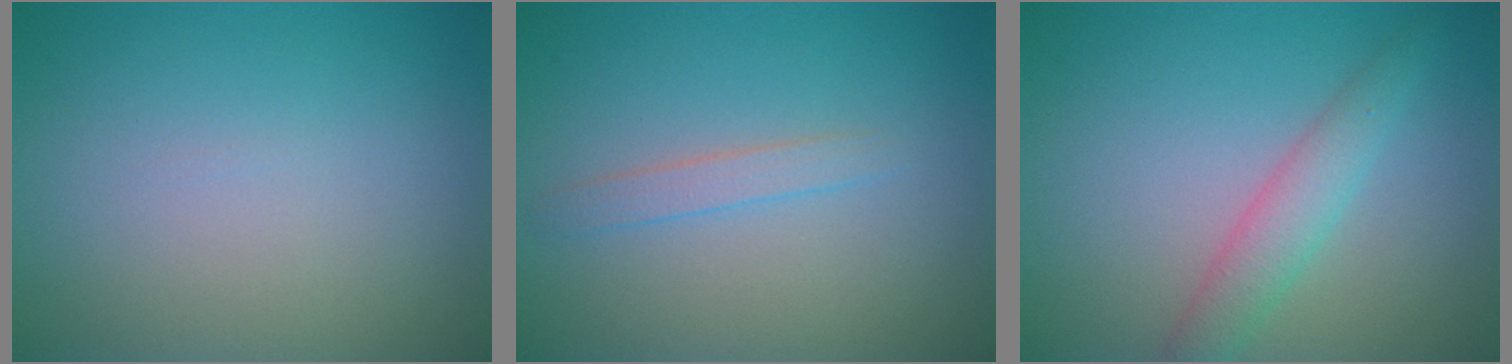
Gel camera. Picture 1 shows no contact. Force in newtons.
{"total": 1.3, "press": 1.3, "slide": 0.1}
{"total": 2.9, "press": 2.9, "slide": 0.1}